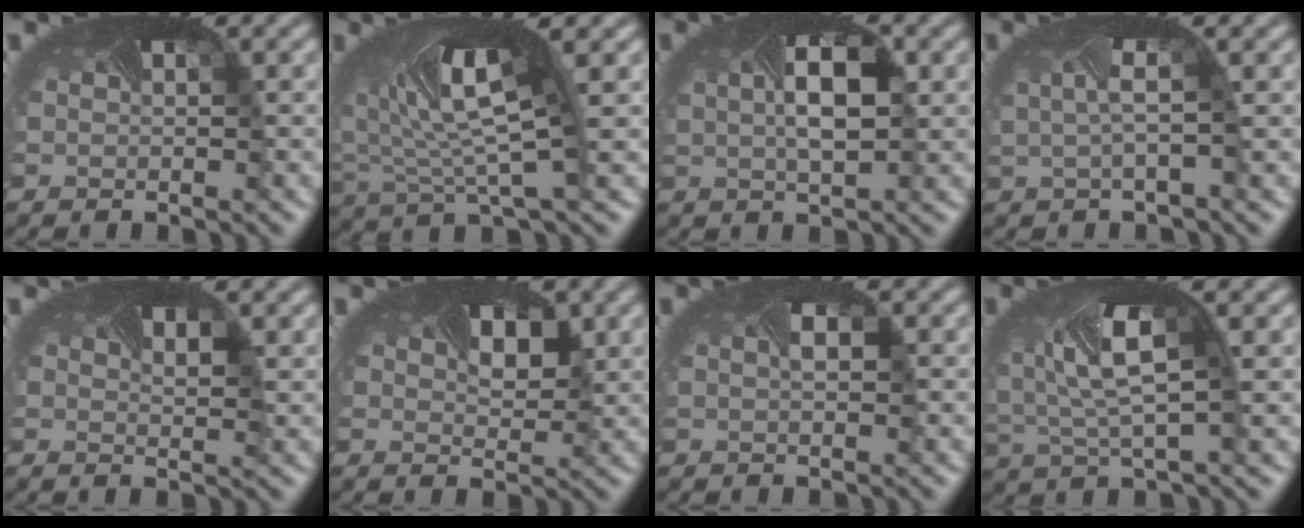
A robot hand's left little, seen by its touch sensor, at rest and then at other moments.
{"total": 6.4, "force": [1.6, 2.3, 5.8], "torque": [-0.131, -0.003, 0.024]}
{"total": 4.0, "force": [0.6, 1.8, 3.5], "torque": [-0.078, 0.002, 0.012]}
{"total": 1.5, "force": [-0.1, 0.2, 1.5], "torque": [-0.045, 0.000, 0.000]}
{"total": 1.3, "force": [0.8, 0.4, 0.9], "torque": [-0.019, -0.002, 0.009]}
{"total": 2.2, "force": [0.8, 1.5, 1.4], "torque": [-0.024, -0.001, 0.009]}
{"total": 0.7, "force": [0.0, 0.3, 0.7], "torque": [-0.013, 0.001, 0.002]}
{"total": 5.8, "force": [1.0, 2.6, 5.1], "torque": [-0.122, 0.004, 0.014]}